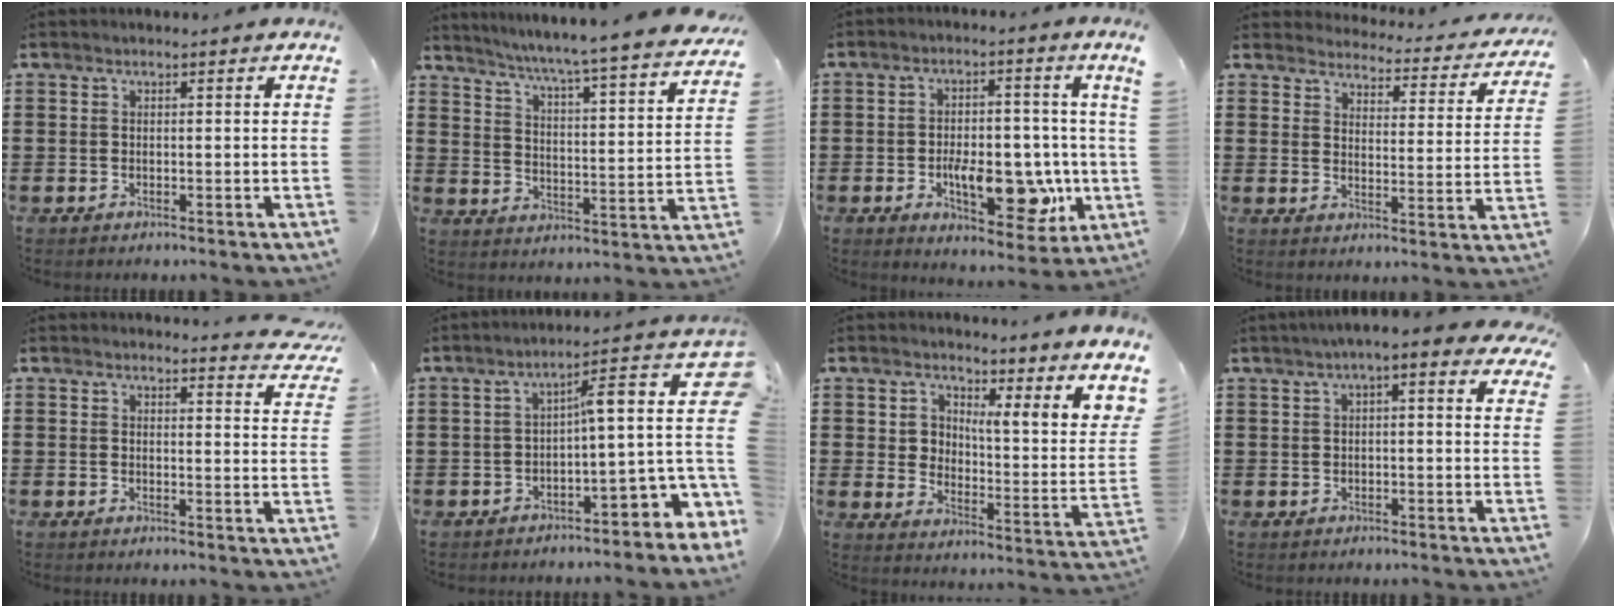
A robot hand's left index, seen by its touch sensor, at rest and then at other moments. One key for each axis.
{"total": 4.5, "fx": 4.1, "fy": -1.3, "fz": 1.4, "tx": -0.049, "ty": -0.048, "tz": 0.056}
{"total": 10.3, "fx": -2.0, "fy": 4.3, "fz": 9.2, "tx": -0.141, "ty": -0.006, "tz": -0.031}
{"total": 3.5, "fx": 3.5, "fy": 0.2, "fz": 0.2, "tx": -0.019, "ty": -0.034, "tz": 0.053}
{"total": 2.6, "fx": 2.6, "fy": 0.1, "fz": 0.4, "tx": -0.011, "ty": -0.012, "tz": 0.046}
{"total": 5.8, "fx": 0.4, "fy": 1.4, "fz": 5.6, "tx": -0.082, "ty": -0.044, "tz": -0.012}
{"total": 4.7, "fx": 3.9, "fy": 1.6, "fz": 2.0, "tx": -0.051, "ty": -0.038, "tz": 0.060}
{"total": 3.0, "fx": 1.0, "fy": 0.3, "fz": 2.8, "tx": -0.055, "ty": 0.004, "tz": 0.015}